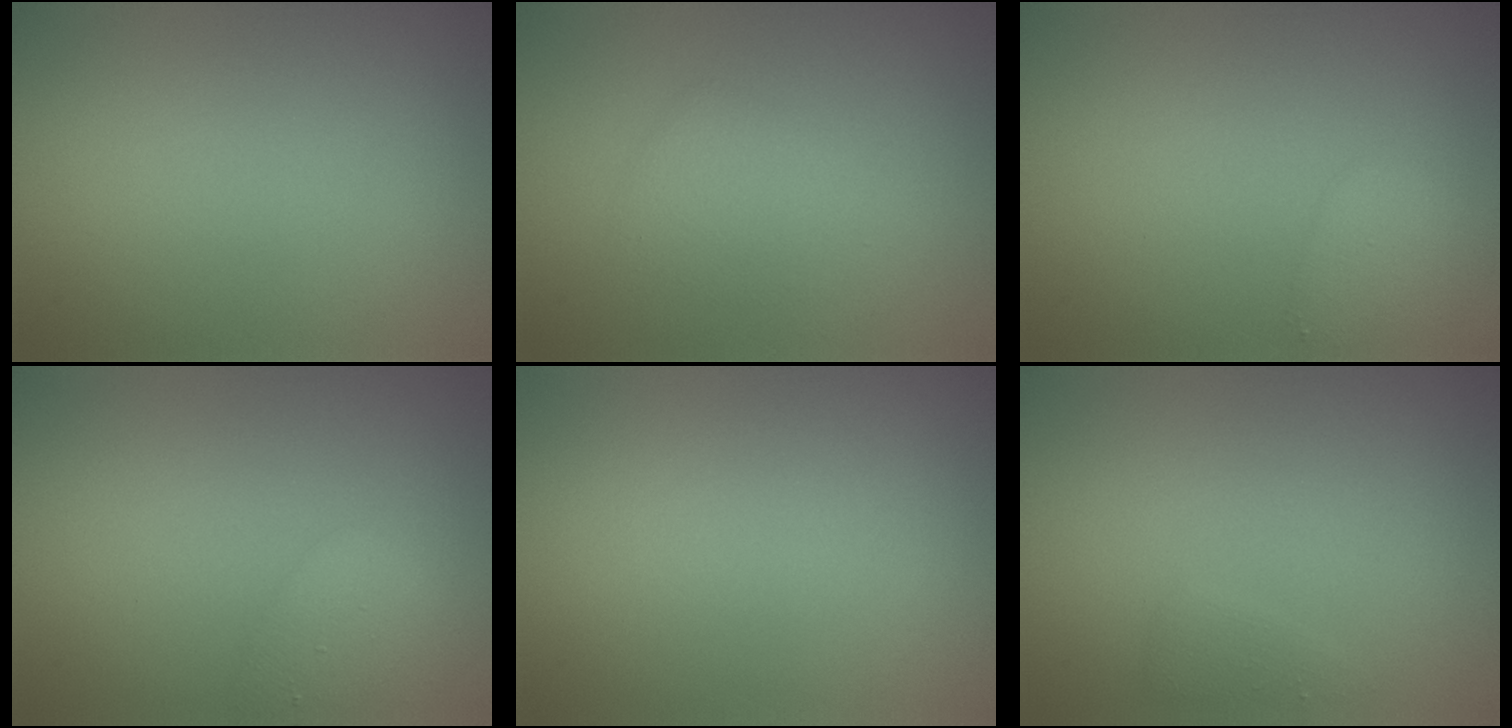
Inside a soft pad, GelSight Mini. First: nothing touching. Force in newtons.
{"total": 2.0, "press": 2.0, "slide": 0.1}
{"total": 1.6, "press": 1.6, "slide": 0.1}
{"total": 1.9, "press": 1.9, "slide": 0.1}
{"total": 0.0}
{"total": 0.9, "press": 0.9, "slide": 0.1}